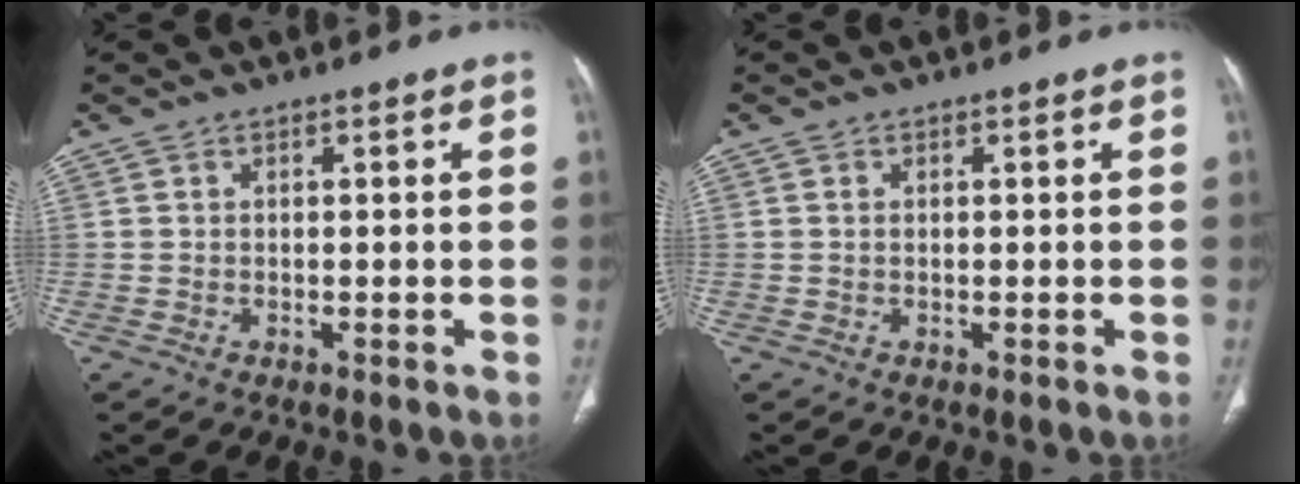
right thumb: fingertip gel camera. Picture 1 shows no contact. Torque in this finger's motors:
{"motor_torque": [0.61, 0.24, -0.35, -0.10, 0.03]}